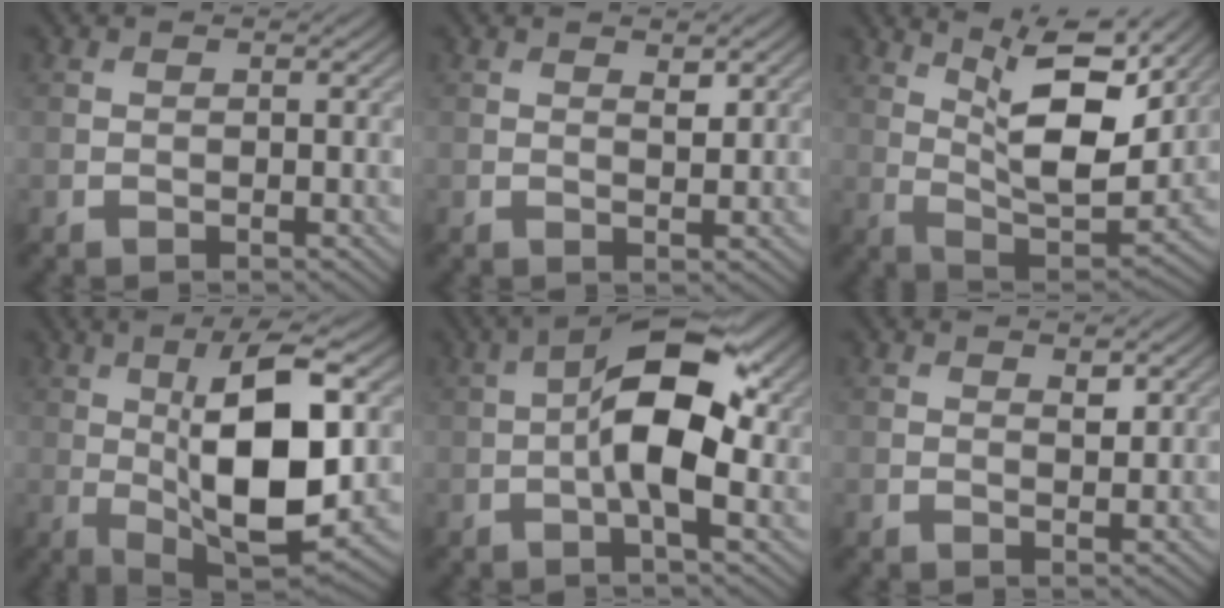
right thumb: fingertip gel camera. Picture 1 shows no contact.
{"total": 1.4, "force": [0.9, 0.4, 0.9], "torque": [-0.018, -0.004, 0.017]}
{"total": 11.8, "force": [6.3, 3.4, 9.4], "torque": [-0.173, -0.006, 0.113]}
{"total": 14.0, "force": [0.8, 4.8, 13.1], "torque": [-0.214, 0.000, 0.013]}
{"total": 9.9, "force": [-0.2, 3.7, 9.2], "torque": [-0.164, 0.014, -0.013]}
{"total": 1.4, "force": [0.9, 0.4, 1.0], "torque": [-0.019, -0.003, 0.017]}